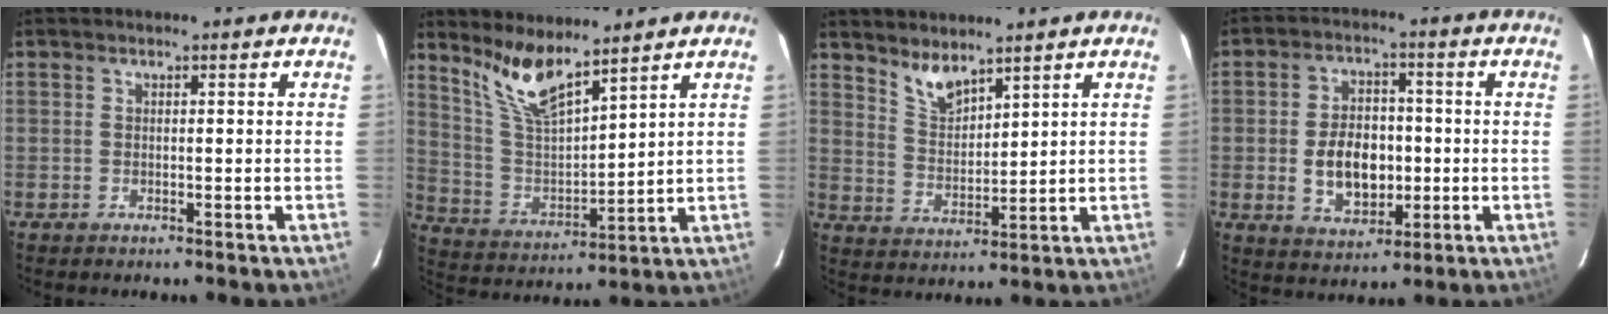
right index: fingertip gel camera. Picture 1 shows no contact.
{"total": 10.5, "force": [8.4, 2.1, 6.0], "torque": [-0.118, -0.008, 0.174]}
{"total": 5.9, "force": [4.9, 1.8, 2.8], "torque": [-0.050, -0.005, 0.099]}
{"total": 9.9, "force": [-1.3, 6.6, 7.3], "torque": [-0.139, 0.010, -0.007]}